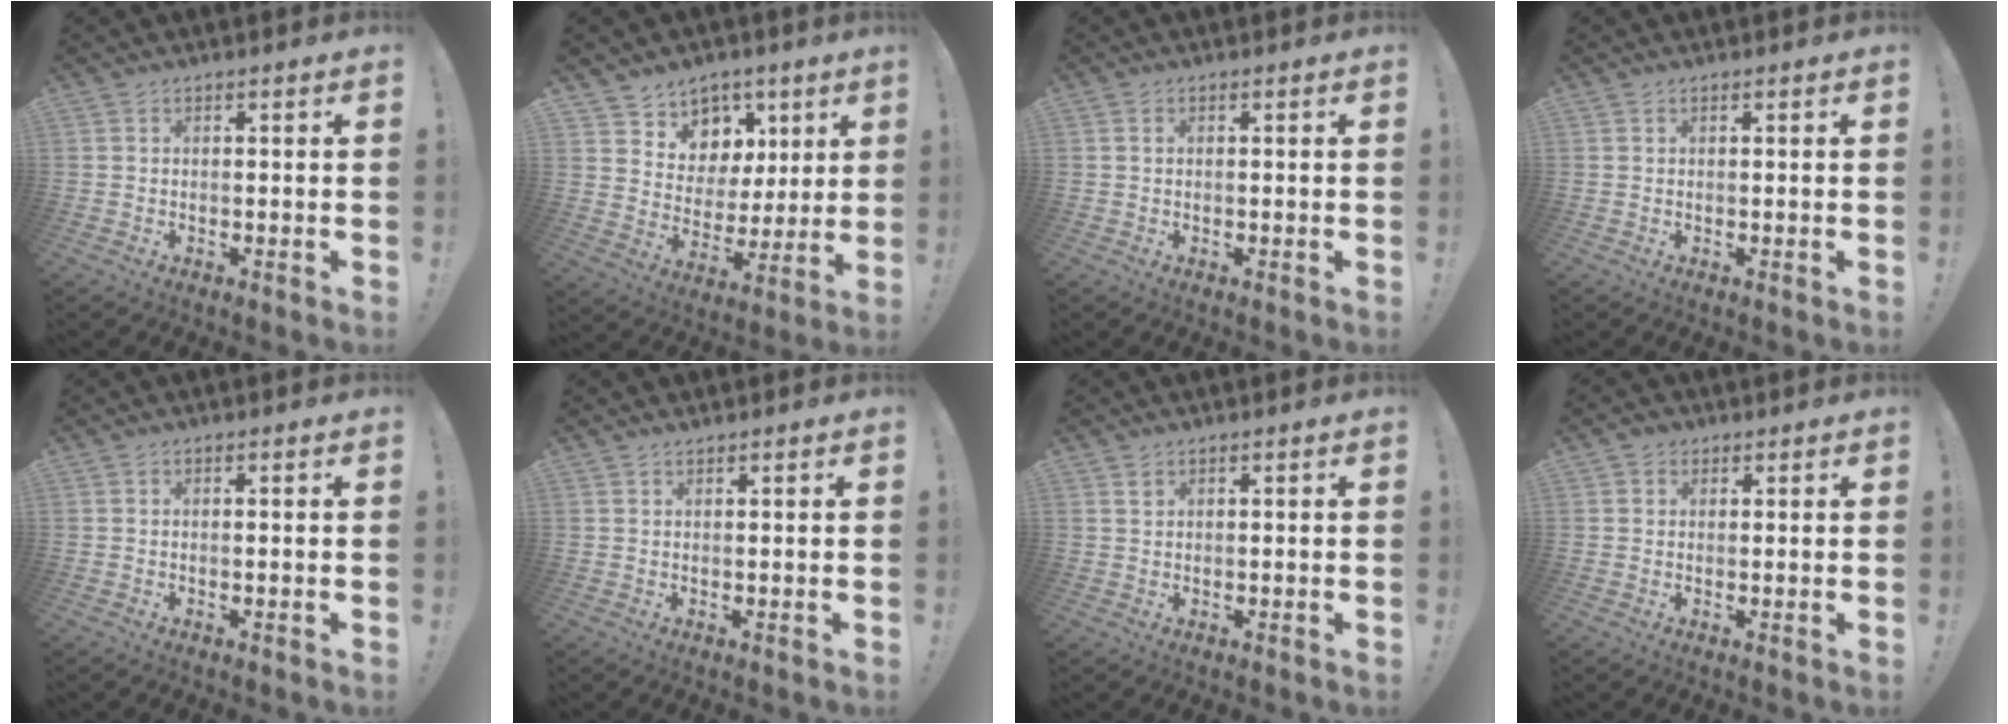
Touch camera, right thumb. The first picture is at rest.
{"total": 9.4, "force": [5.2, 7.8, 1.0], "torque": [-0.019, -0.047, 0.117]}
{"total": 0.8, "force": [0.3, 0.5, 0.4], "torque": [-0.009, 0.002, 0.006]}
{"total": 0.0}
{"total": 0.7, "force": [-0.1, -0.3, 0.6], "torque": [-0.012, 0.000, -0.002]}
{"total": 1.0, "force": [0.9, 0.1, 0.1], "torque": [-0.002, 0.000, 0.018]}
{"total": 1.2, "force": [0.9, 0.8, 0.4], "torque": [0.009, -0.007, 0.014]}
{"total": 2.2, "force": [1.1, 1.9, 0.5], "torque": [-0.003, 0.000, 0.019]}